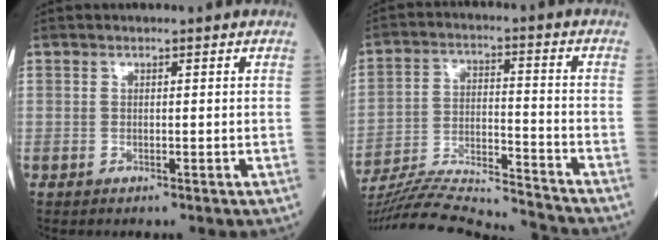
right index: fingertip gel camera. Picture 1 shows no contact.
{"total": 19.8, "force": [-18.9, -0.4, 5.7], "torque": [-0.128, -0.015, -0.303]}